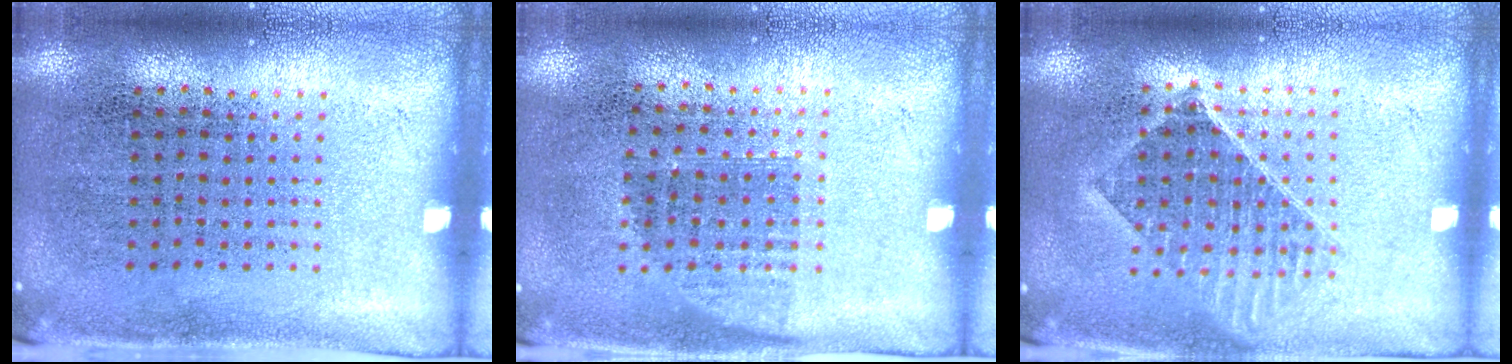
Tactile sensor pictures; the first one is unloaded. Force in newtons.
{"total": 0.8, "press": 0.7, "slide": 0.4}
{"total": 1.4, "press": 1.3, "slide": 0.6}